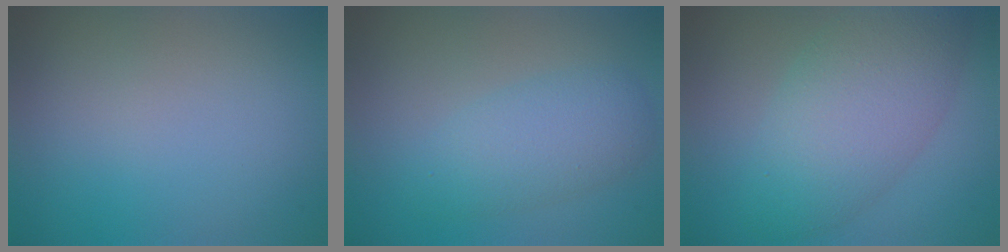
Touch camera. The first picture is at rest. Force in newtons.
{"total": 3.8, "press": 3.8, "slide": 0.1}
{"total": 7.3, "press": 7.3, "slide": 0.1}